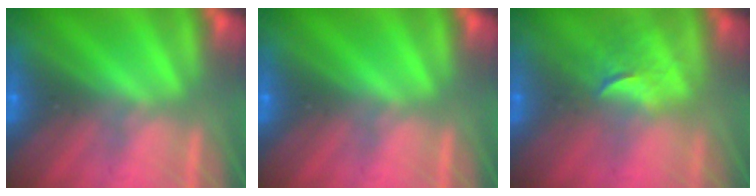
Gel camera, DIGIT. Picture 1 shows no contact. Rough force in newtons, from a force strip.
{"total": 0.0}
{"total": 2.6}